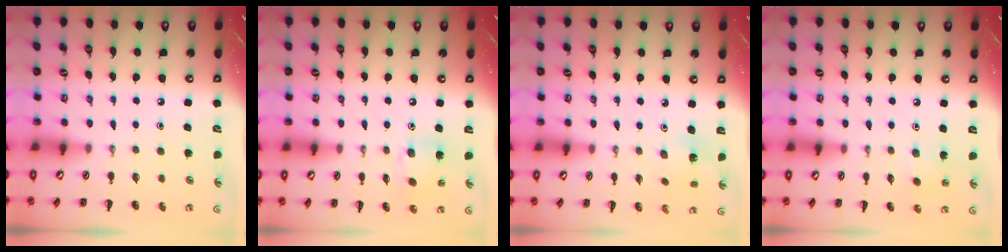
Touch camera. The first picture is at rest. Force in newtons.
{"total": 8.0, "press": 7.9, "slide": 1.0}
{"total": 2.3, "press": 2.2, "slide": 0.7}
{"total": 2.4, "press": 2.3, "slide": 0.6}